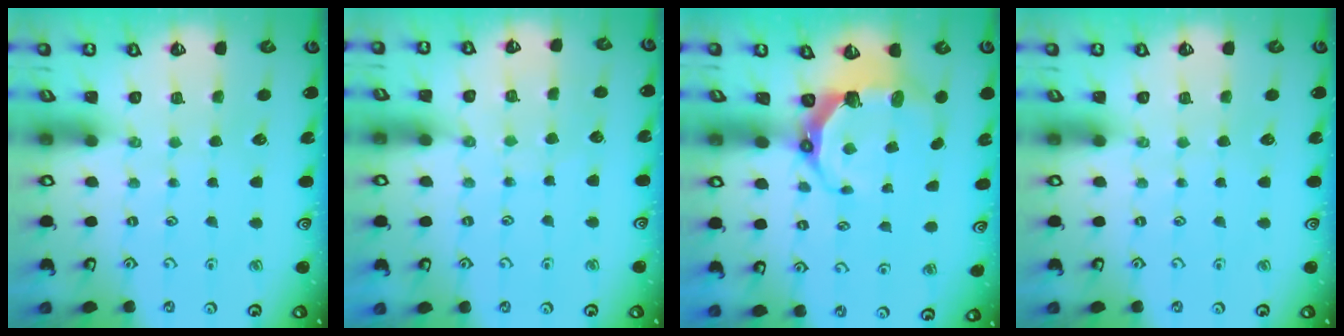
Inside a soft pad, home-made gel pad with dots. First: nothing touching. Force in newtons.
{"total": 4.2, "press": 4.1, "slide": 0.6}
{"total": 8.2, "press": 6.4, "slide": 5.2}
{"total": 0.0}